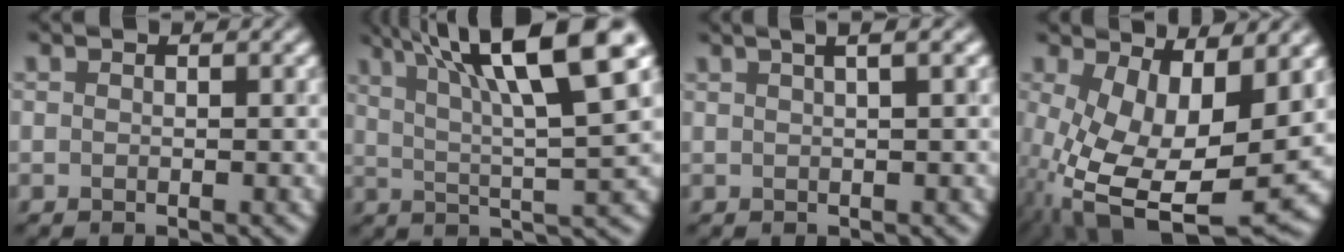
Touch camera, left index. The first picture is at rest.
{"total": 12.5, "force": [6.4, 2.4, 10.5], "torque": [-0.155, 0.023, 0.102]}
{"total": 5.0, "force": [2.7, 2.0, 3.7], "torque": [-0.021, 0.039, 0.012]}
{"total": 11.5, "force": [-1.3, 5.8, 9.8], "torque": [-0.205, -0.038, -0.006]}